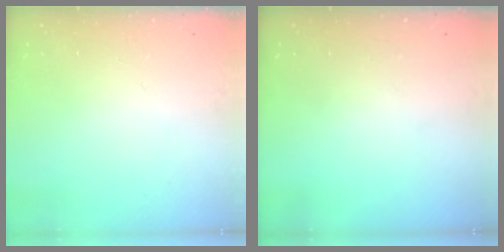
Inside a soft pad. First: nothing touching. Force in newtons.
{"total": 0.0}